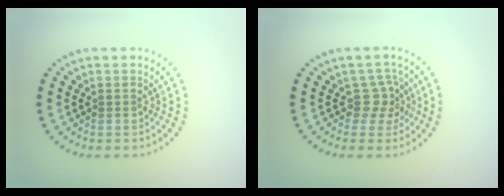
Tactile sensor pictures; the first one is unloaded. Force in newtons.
{"total": 2.3, "press": 1.6, "slide": 1.6}